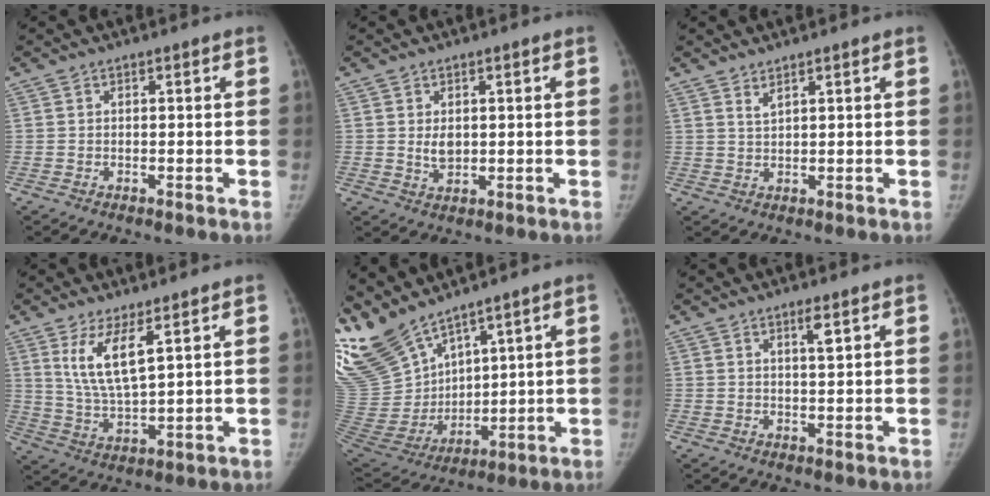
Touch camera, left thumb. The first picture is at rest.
{"total": 2.9, "force": [0.5, 2.0, 2.1], "torque": [-0.027, -0.009, 0.014]}
{"total": 1.6, "force": [1.4, 0.1, 0.7], "torque": [-0.013, -0.012, 0.032]}
{"total": 8.6, "force": [4.2, 2.2, 7.1], "torque": [-0.135, -0.038, 0.094]}
{"total": 20.2, "force": [15.9, 8.3, 9.3], "torque": [-0.191, -0.059, 0.338]}
{"total": 2.3, "force": [1.3, 0.3, 1.9], "torque": [-0.032, -0.007, 0.023]}